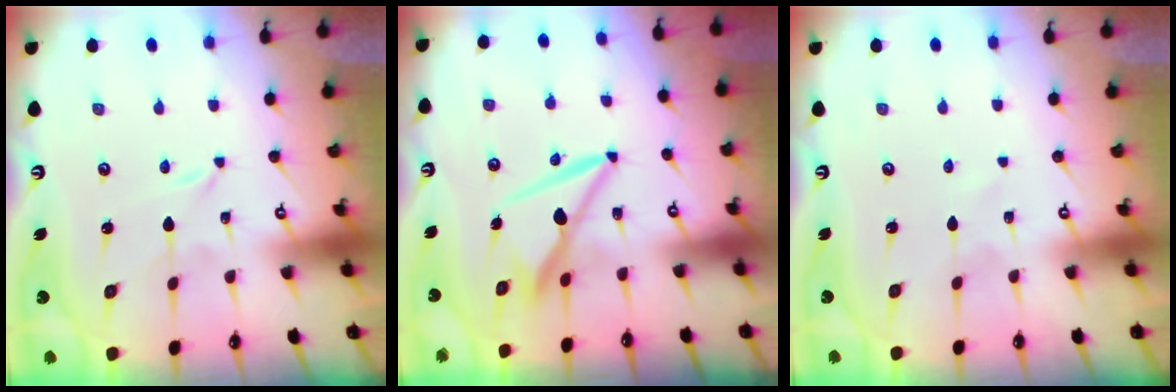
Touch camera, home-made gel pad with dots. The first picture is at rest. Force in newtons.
{"total": 9.7, "press": 9.6, "slide": 1.2}
{"total": 0.0}